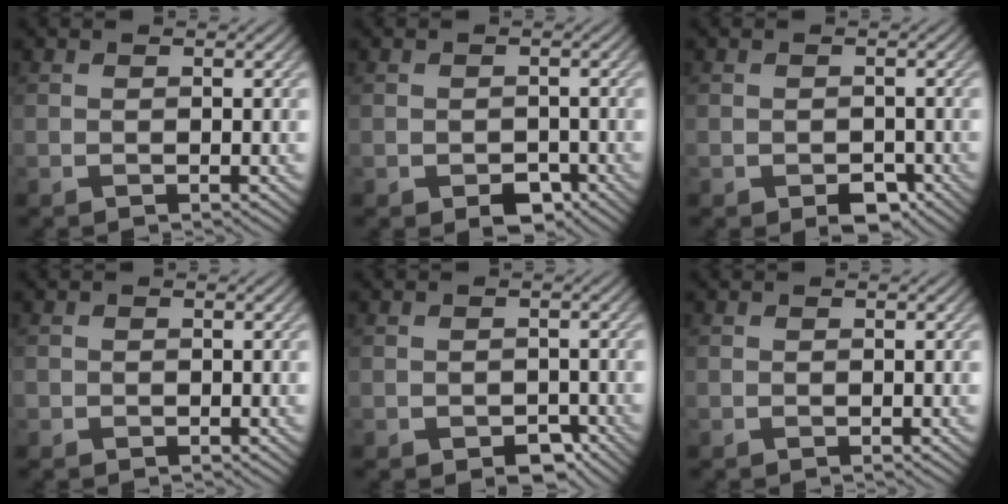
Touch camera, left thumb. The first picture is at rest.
{"total": 2.8, "force": [-1.6, 1.8, 1.4], "torque": [-0.021, -0.011, -0.027]}
{"total": 2.6, "force": [-1.5, 1.7, 1.4], "torque": [-0.020, -0.011, -0.022]}
{"total": 0.6, "force": [-0.2, 0.6, 0.0], "torque": [0.002, -0.005, -0.006]}
{"total": 2.7, "force": [-1.5, 1.7, 1.4], "torque": [-0.021, -0.011, -0.022]}
{"total": 0.0}